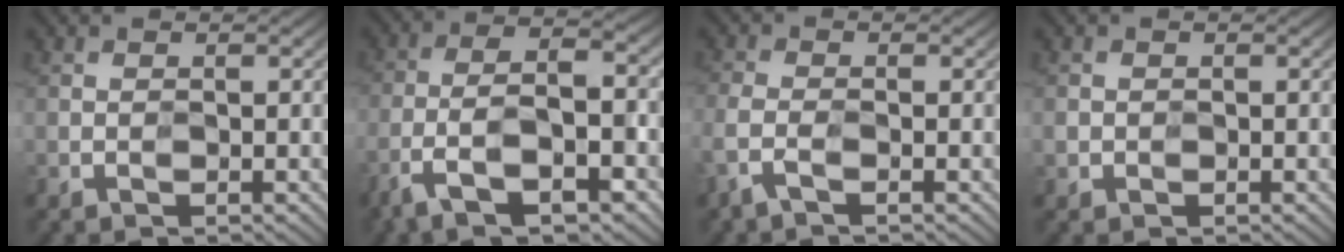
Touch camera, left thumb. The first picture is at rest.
{"total": 9.4, "force": [-5.4, 3.4, 6.9], "torque": [-0.137, -0.006, -0.109]}
{"total": 2.9, "force": [-1.7, 0.8, 2.2], "torque": [-0.063, -0.004, -0.047]}
{"total": 0.9, "force": [-0.2, 0.9, 0.2], "torque": [-0.002, -0.005, -0.006]}